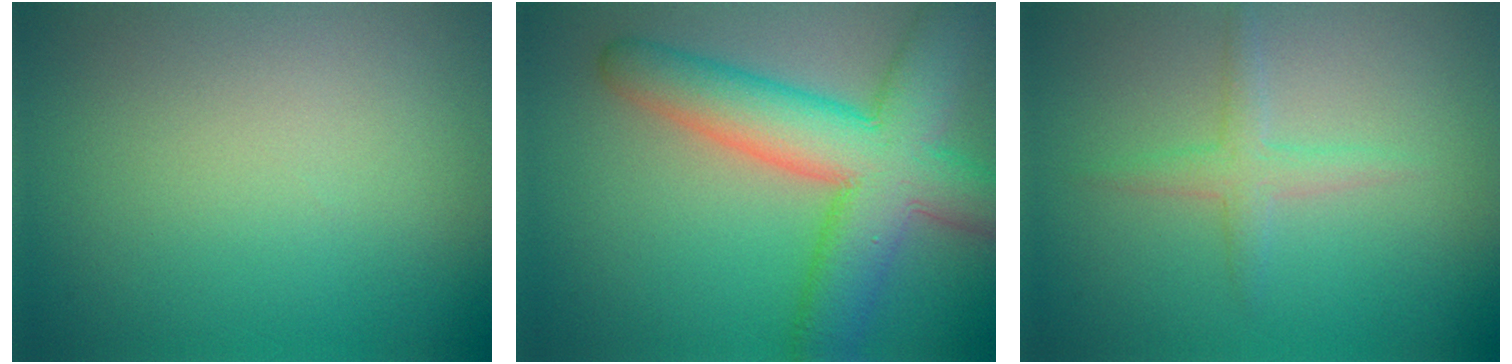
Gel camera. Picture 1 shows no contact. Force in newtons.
{"total": 9.9, "press": 9.8, "slide": 0.5}
{"total": 1.7, "press": 1.7, "slide": 0.1}